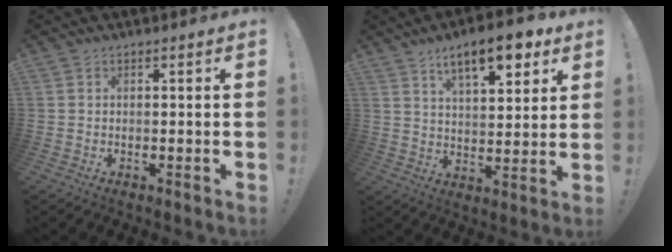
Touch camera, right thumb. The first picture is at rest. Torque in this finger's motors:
{"motor_torque": [0.16, 0.35, 0.94, 0.96, 0.34]}